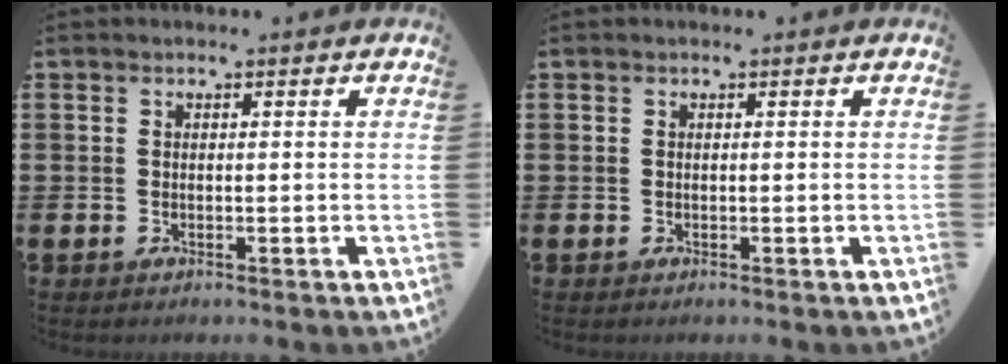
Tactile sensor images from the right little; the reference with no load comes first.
{"total": 0.0}